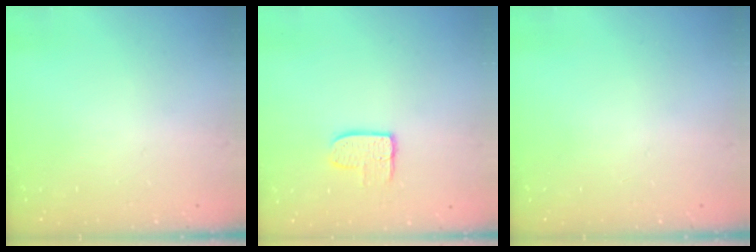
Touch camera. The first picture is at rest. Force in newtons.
{"total": 7.4, "press": 7.4, "slide": 0.2}
{"total": 0.0}